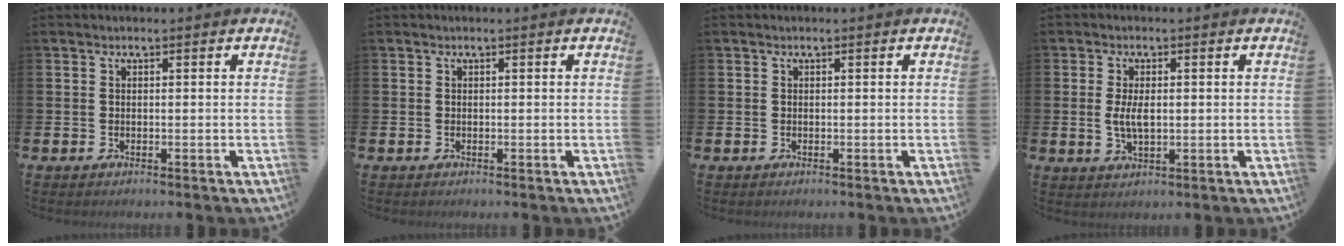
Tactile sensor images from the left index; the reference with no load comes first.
{"total": 0.0}
{"total": 0.0}
{"total": 3.5, "force": [0.2, 1.6, 3.1], "torque": [-0.054, 0.002, 0.001]}